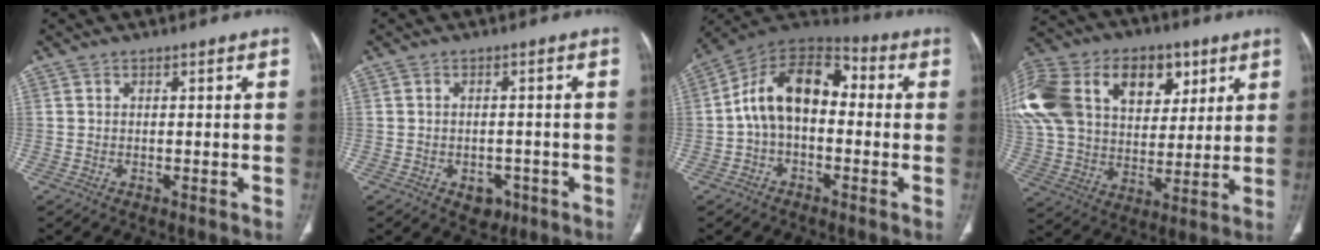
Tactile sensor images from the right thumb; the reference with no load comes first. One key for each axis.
{"total": 3.7, "fx": -1.7, "fy": 2.7, "fz": 1.9, "tx": -0.008, "ty": 0.009, "tz": -0.015}
{"total": 14.2, "fx": -0.2, "fy": 9.0, "fz": 11.0, "tx": -0.166, "ty": 0.047, "tz": -0.018}
{"total": 33.8, "fx": 12.7, "fy": 22.7, "fz": 21.6, "tx": -0.459, "ty": 0.068, "tz": 0.233}